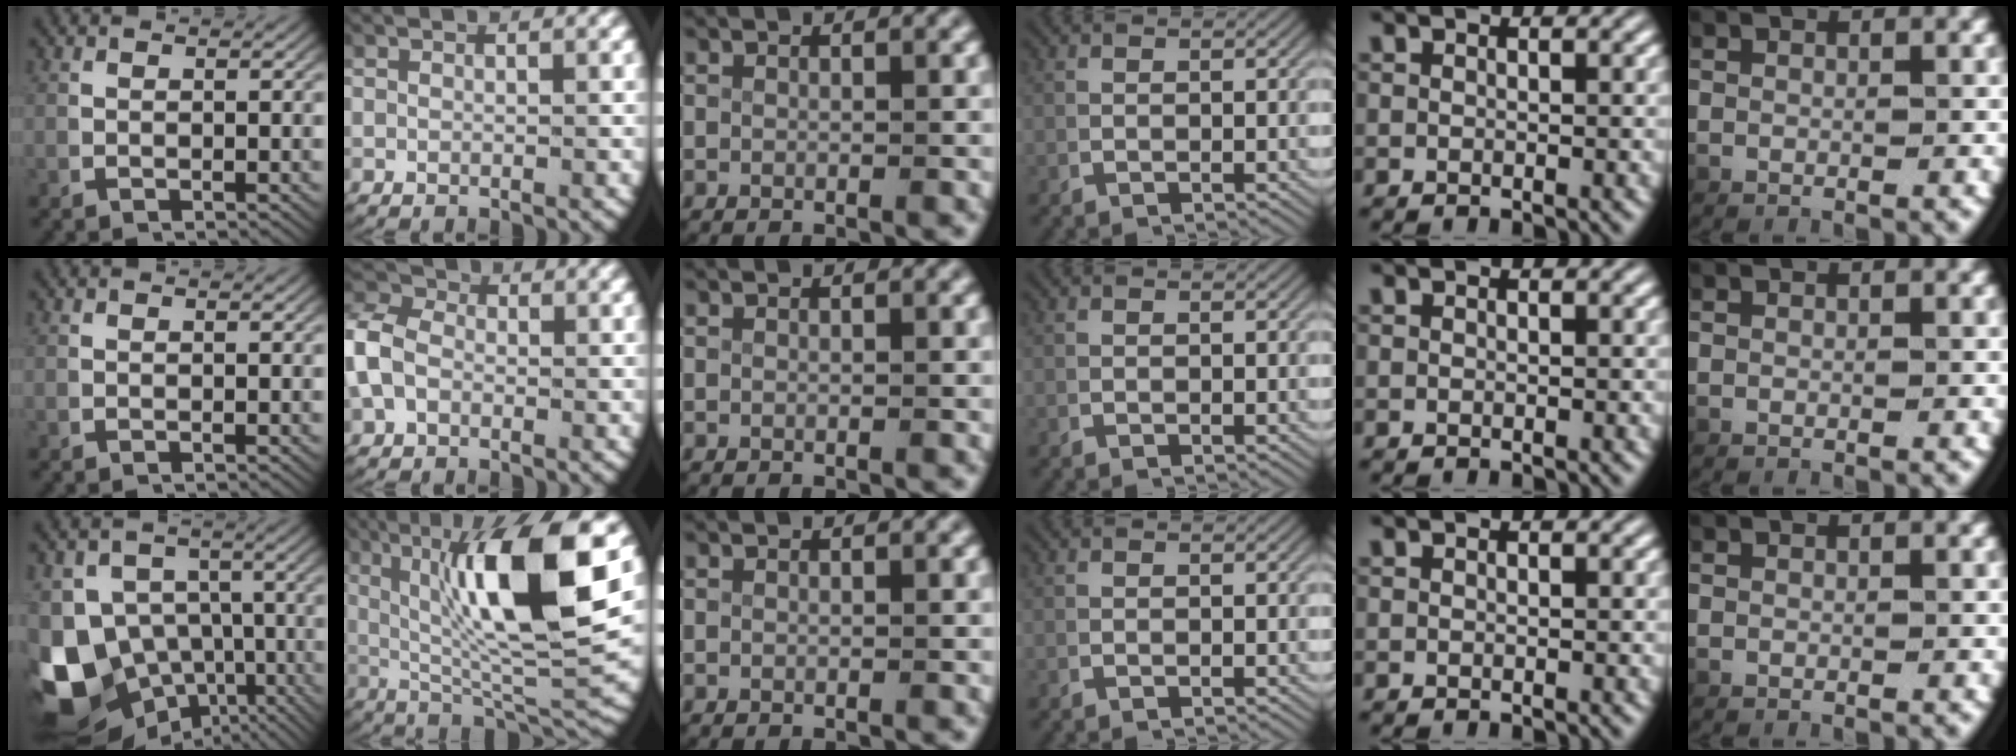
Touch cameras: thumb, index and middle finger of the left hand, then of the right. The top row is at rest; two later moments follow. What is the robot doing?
{"motion": "lift_and_place", "object": "scissors"}